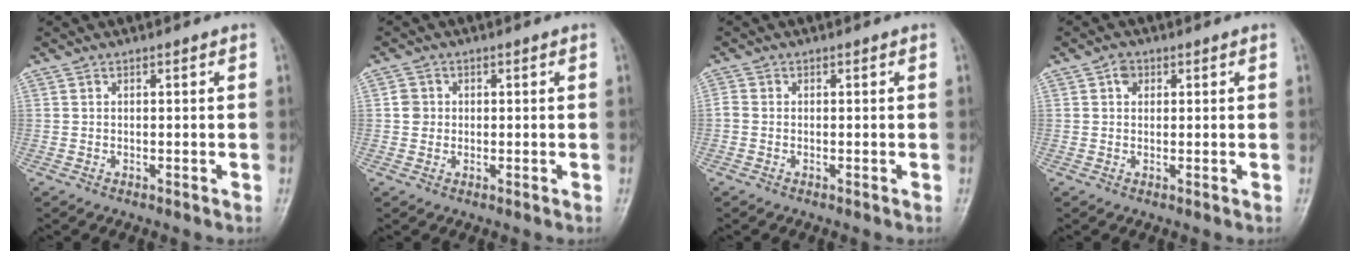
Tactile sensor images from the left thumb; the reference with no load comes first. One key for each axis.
{"total": 2.3, "fx": 0.1, "fy": 2.2, "fz": 0.6, "tx": 0.004, "ty": 0.005, "tz": 0.000}
{"total": 1.2, "fx": -0.3, "fy": 0.9, "fz": 0.7, "tx": -0.017, "ty": -0.001, "tz": -0.012}
{"total": 2.1, "fx": 0.7, "fy": 1.6, "fz": 1.0, "tx": -0.005, "ty": 0.001, "tz": 0.007}